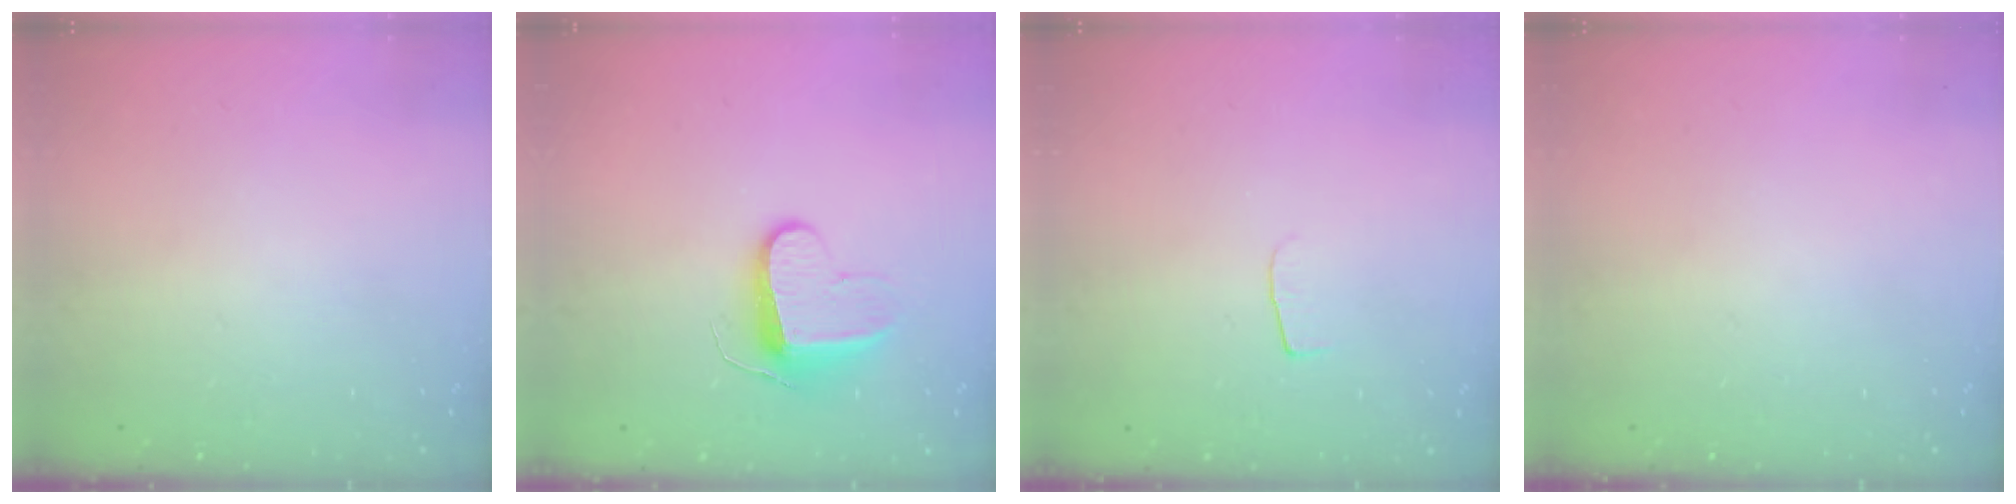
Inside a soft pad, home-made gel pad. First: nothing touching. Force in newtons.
{"total": 9.5, "press": 9.5, "slide": 0.2}
{"total": 4.3, "press": 4.3, "slide": 0.4}
{"total": 0.0}